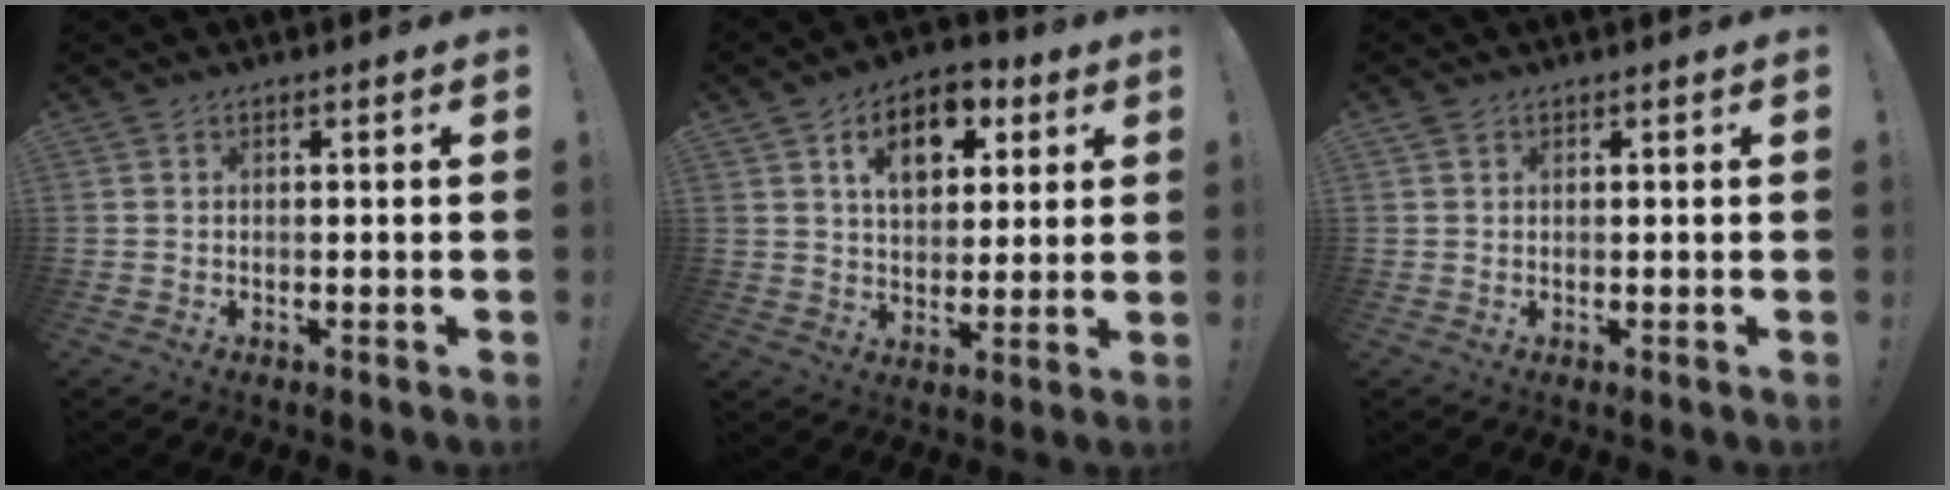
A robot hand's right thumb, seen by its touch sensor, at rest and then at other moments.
{"total": 12.2, "force": [4.9, 8.3, 7.5], "torque": [-0.116, -0.005, 0.089]}
{"total": 1.0, "force": [0.6, 0.7, 0.3], "torque": [-0.007, -0.001, 0.012]}